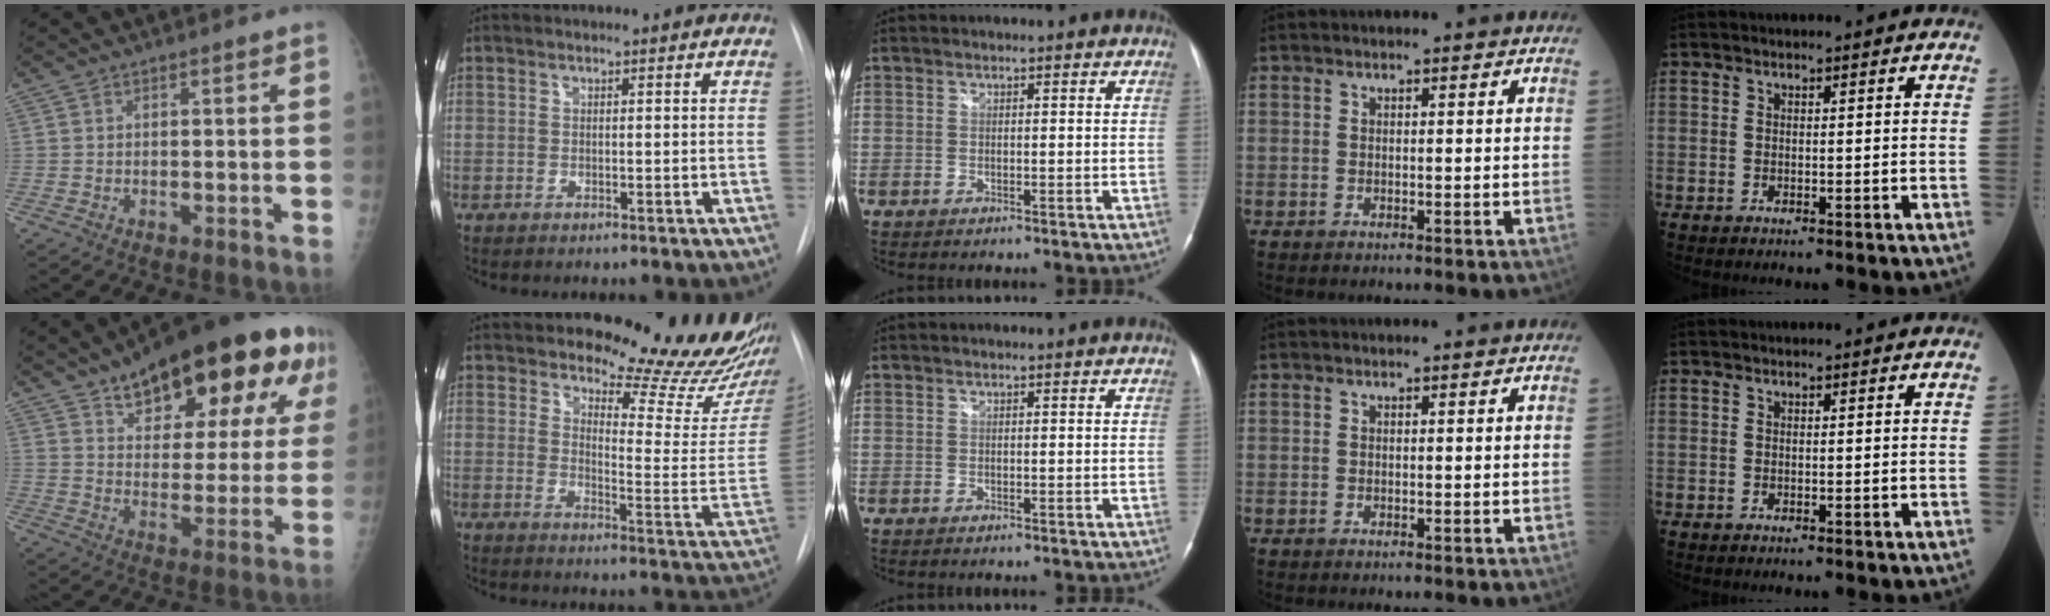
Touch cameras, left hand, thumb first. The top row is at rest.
{"thumb": {"total": 26.3, "force": [14.8, 11.2, 18.6], "torque": [-0.227, -0.016, 0.213]}, "index": {"total": 17.9, "force": [16.8, 2.1, 5.9], "torque": [-0.070, -0.134, 0.193]}}